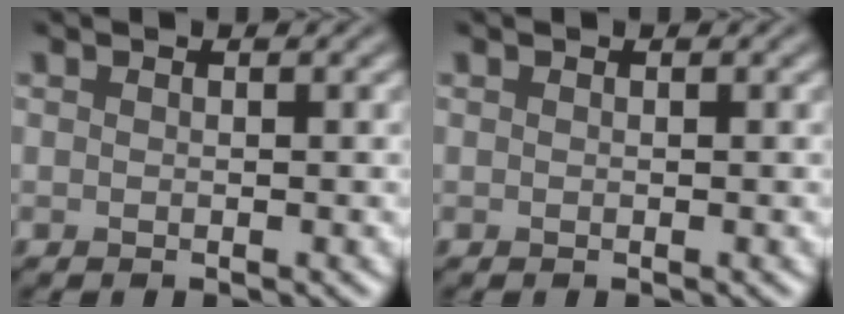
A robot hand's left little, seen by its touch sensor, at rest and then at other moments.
{"total": 0.0}